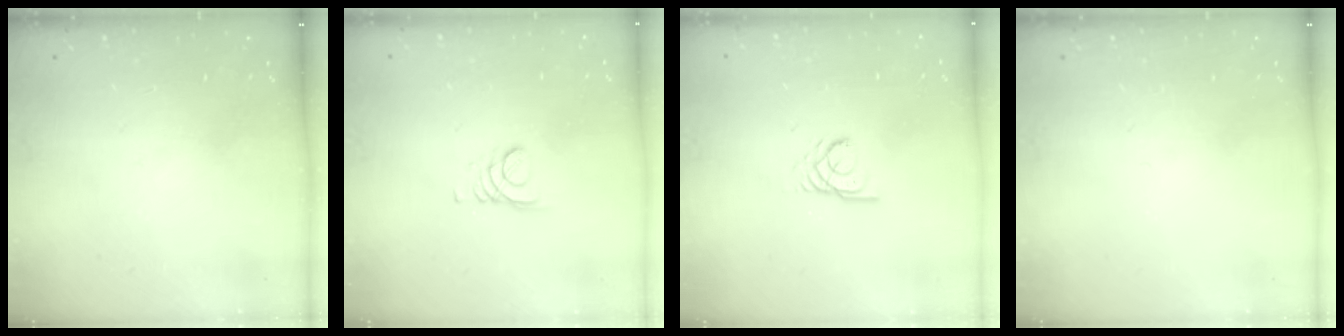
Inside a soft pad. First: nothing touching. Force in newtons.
{"total": 2.1, "press": 2.1, "slide": 0.1}
{"total": 2.7, "press": 2.7, "slide": 0.2}
{"total": 0.0}